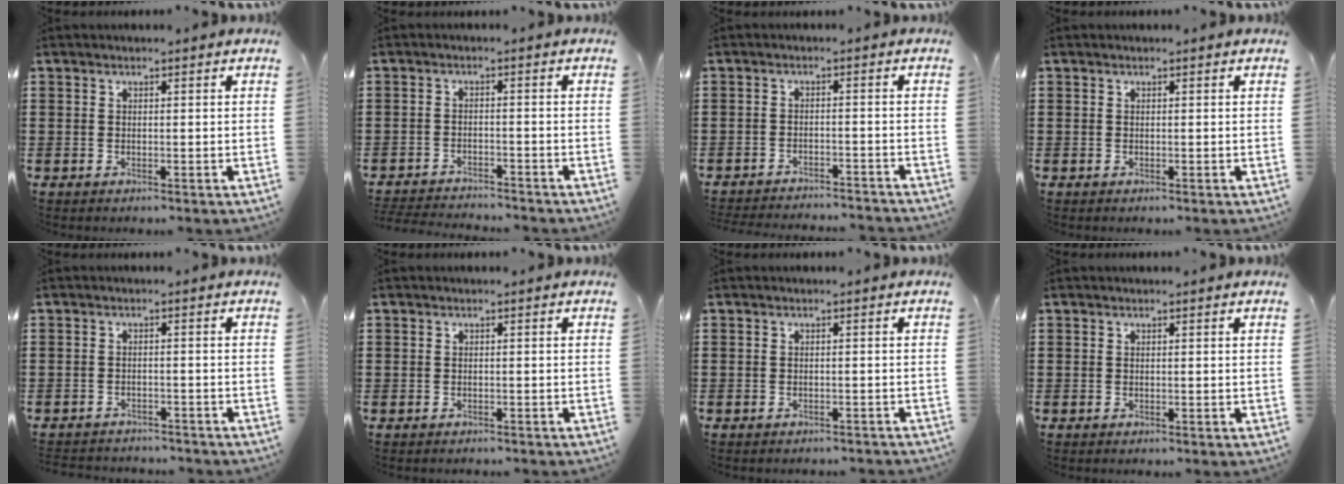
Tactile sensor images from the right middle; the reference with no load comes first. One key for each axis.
{"total": 2.8, "fx": -2.8, "fy": 0.1, "fz": 0.0, "tx": -0.006, "ty": 0.000, "tz": -0.061}
{"total": 2.7, "fx": -2.7, "fy": -0.1, "fz": 0.1, "tx": -0.005, "ty": 0.002, "tz": -0.057}
{"total": 0.0}
{"total": 2.0, "fx": -2.0, "fy": 0.3, "fz": -0.1, "tx": -0.006, "ty": 0.000, "tz": -0.045}
{"total": 0.6, "fx": -0.5, "fy": 0.4, "fz": -0.1, "tx": 0.001, "ty": 0.004, "tz": -0.012}
{"total": 0.7, "fx": -0.7, "fy": 0.1, "fz": 0.1, "tx": -0.005, "ty": 0.000, "tz": -0.015}
{"total": 0.0}